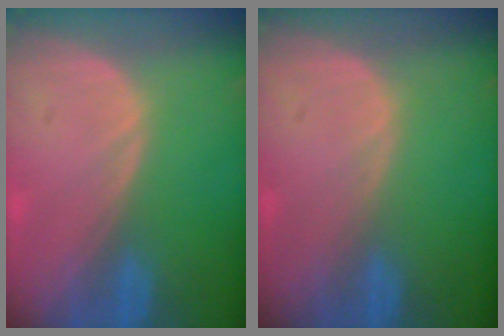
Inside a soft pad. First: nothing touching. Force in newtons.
{"total": 0.0}